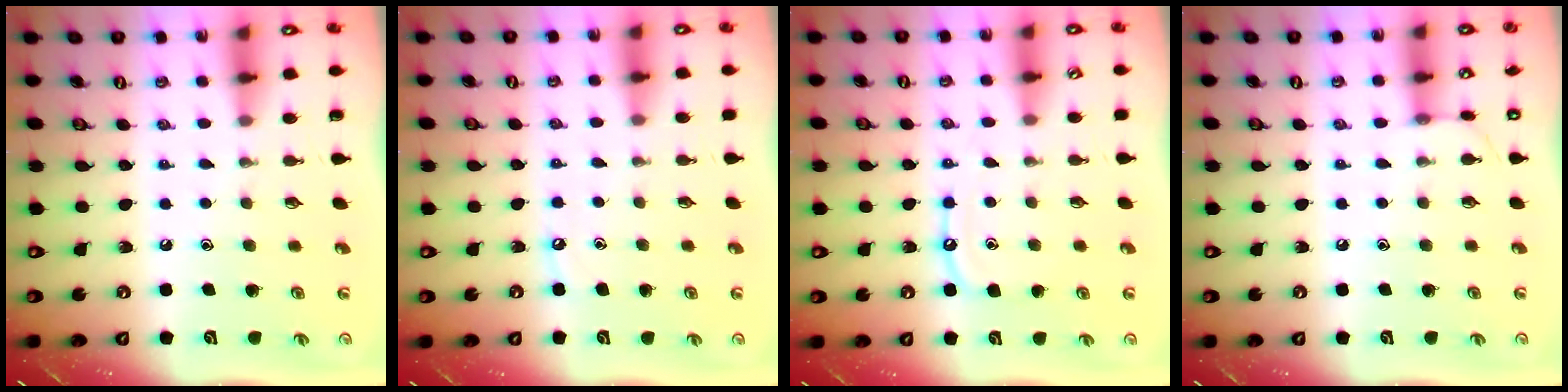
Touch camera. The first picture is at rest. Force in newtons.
{"total": 3.5, "press": 3.5, "slide": 0.5}
{"total": 8.0, "press": 7.9, "slide": 0.9}
{"total": 4.3, "press": 4.3, "slide": 0.2}